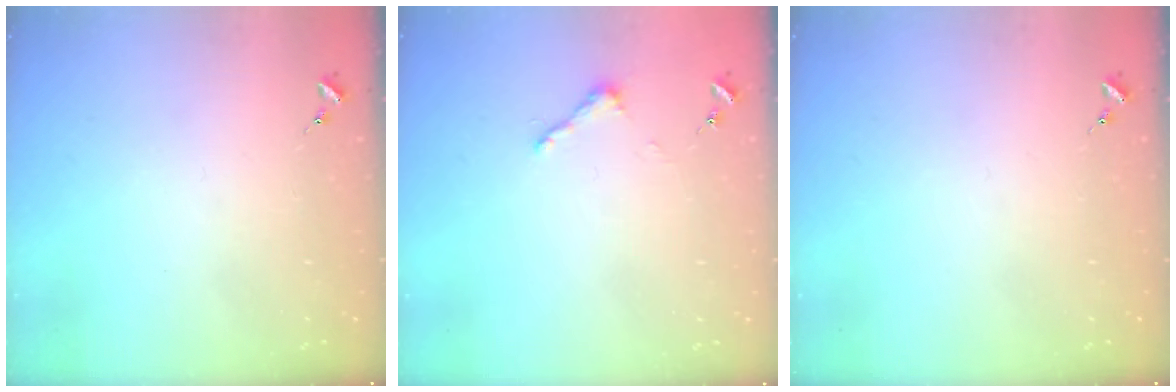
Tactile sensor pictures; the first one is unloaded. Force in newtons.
{"total": 3.3, "press": 3.3, "slide": 0.3}
{"total": 0.0}